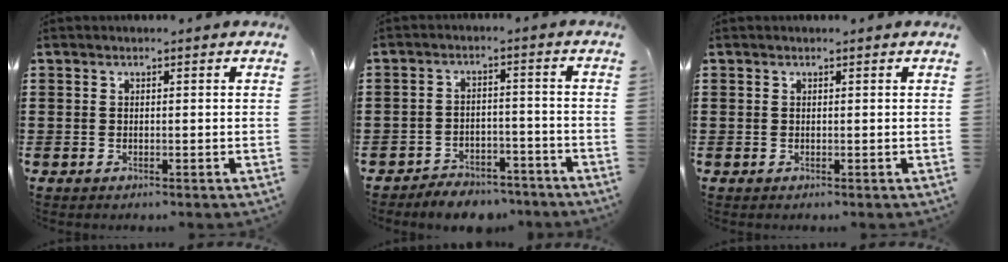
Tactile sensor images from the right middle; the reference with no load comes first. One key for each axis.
{"total": 4.5, "fx": -4.4, "fy": 0.8, "fz": -0.1, "tx": -0.004, "ty": 0.008, "tz": -0.093}
{"total": 0.0}